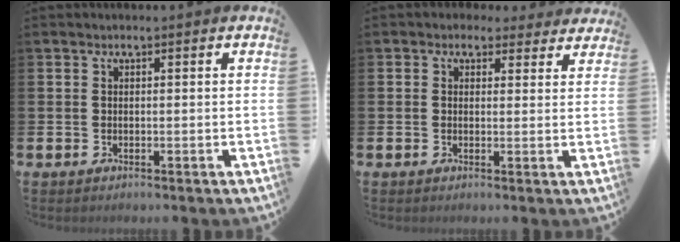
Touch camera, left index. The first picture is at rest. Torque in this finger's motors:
{"motor_torque": [1.12, -1.02, 0.40, 0.02]}